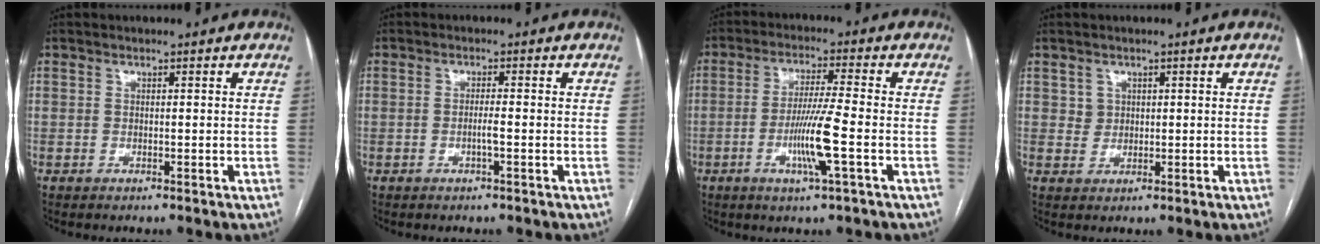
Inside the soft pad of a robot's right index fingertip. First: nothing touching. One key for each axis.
{"total": 1.9, "fx": -0.6, "fy": -0.1, "fz": 1.8, "tx": -0.036, "ty": -0.001, "tz": -0.011}
{"total": 8.5, "fx": -2.5, "fy": -0.6, "fz": 8.0, "tx": -0.156, "ty": -0.010, "tz": -0.050}
{"total": 2.0, "fx": 0.8, "fy": 1.8, "fz": 0.3, "tx": 0.004, "ty": -0.002, "tz": 0.011}